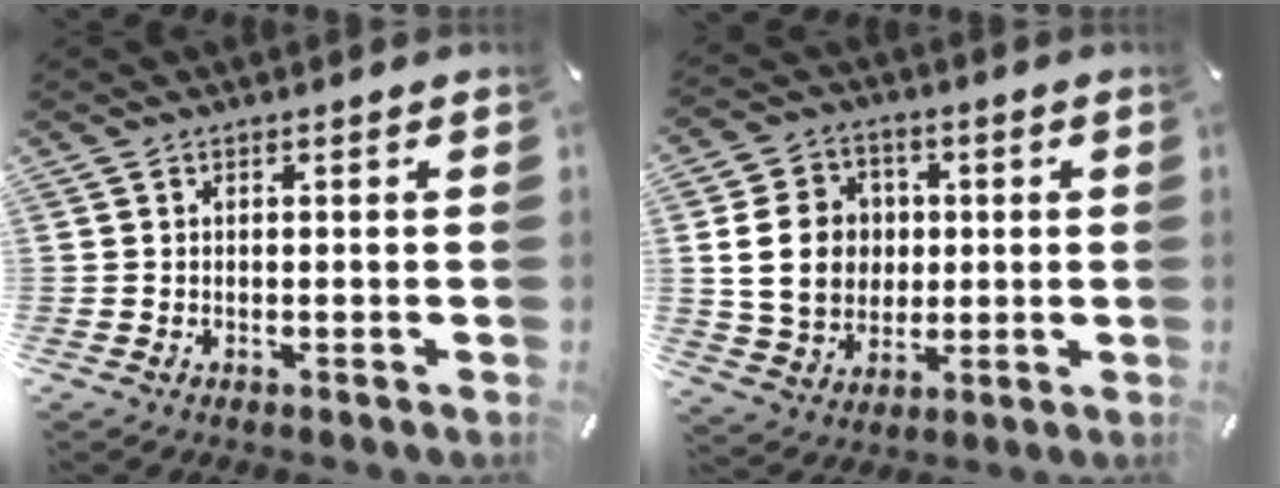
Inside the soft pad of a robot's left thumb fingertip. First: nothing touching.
{"total": 13.4, "force": [1.0, 11.4, 6.8], "torque": [-0.133, 0.010, 0.021]}